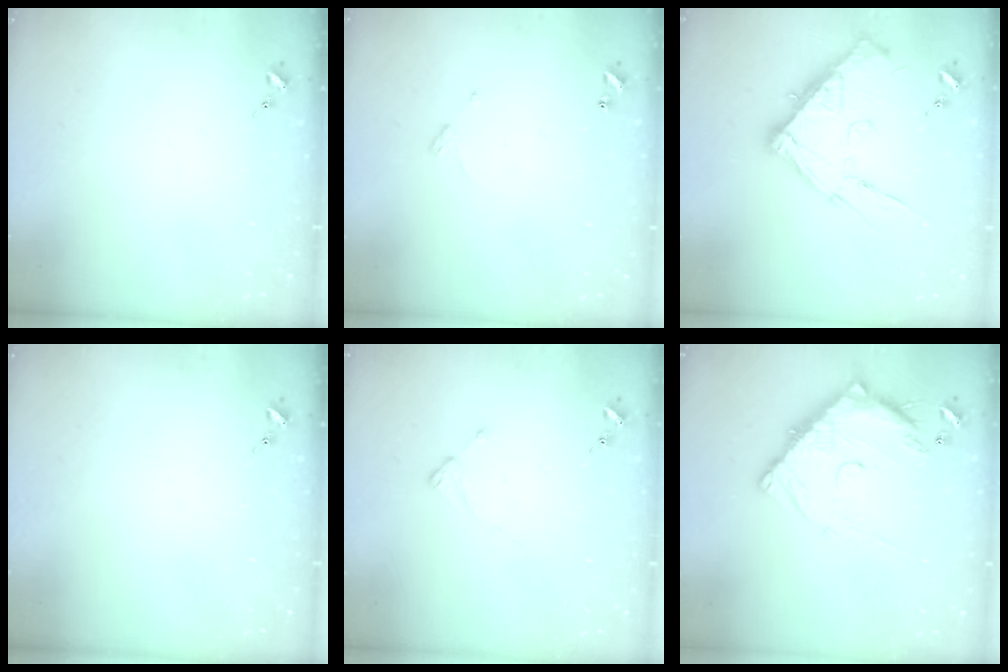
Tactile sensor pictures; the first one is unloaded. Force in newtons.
{"total": 3.2, "press": 3.1, "slide": 0.3}
{"total": 15.4, "press": 15.4, "slide": 0.4}
{"total": 0.0}
{"total": 2.4, "press": 2.4, "slide": 0.3}
{"total": 16.1, "press": 16.0, "slide": 1.3}